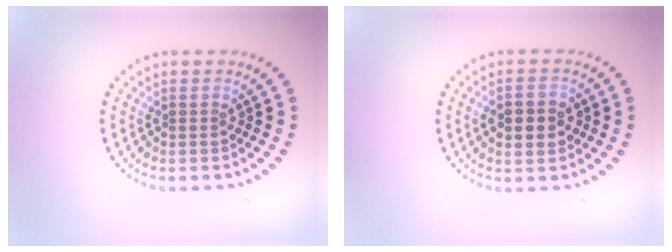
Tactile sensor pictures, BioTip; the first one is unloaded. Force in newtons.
{"total": 3.8, "press": 3.8, "slide": 0.1}